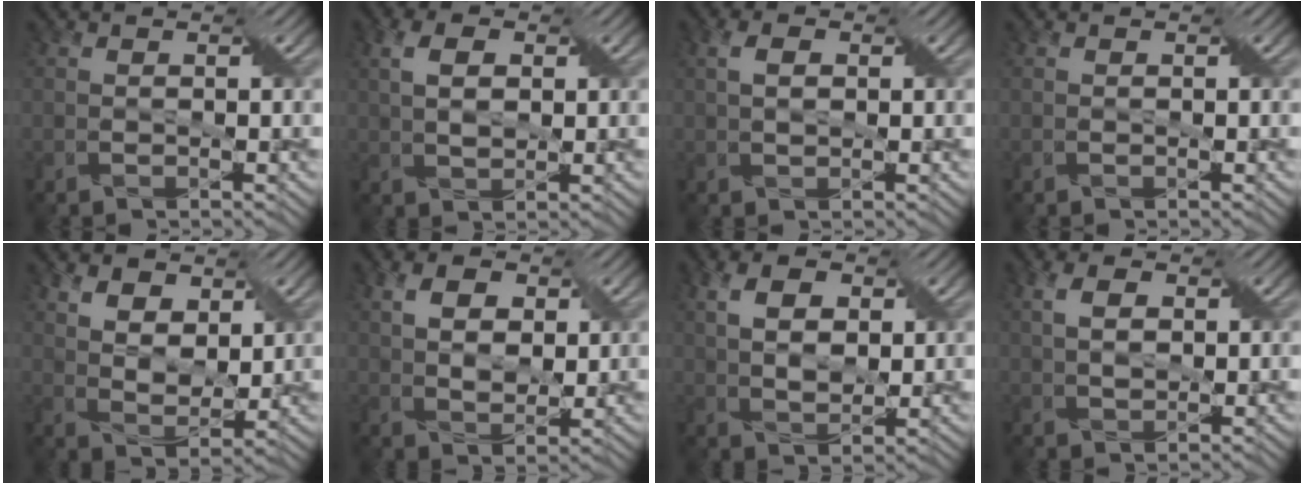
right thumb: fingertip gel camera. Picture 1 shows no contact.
{"total": 4.3, "force": [1.2, 2.5, 3.3], "torque": [-0.070, 0.002, 0.019]}
{"total": 2.7, "force": [0.7, 1.6, 2.1], "torque": [-0.043, 0.002, 0.013]}
{"total": 0.0}
{"total": 6.5, "force": [3.4, 3.9, 3.9], "torque": [-0.087, -0.008, 0.059]}
{"total": 5.7, "force": [2.0, 3.6, 3.9], "torque": [-0.076, 0.002, 0.035]}
{"total": 6.2, "force": [2.0, 3.8, 4.5], "torque": [-0.091, 0.005, 0.034]}
{"total": 3.8, "force": [1.1, 2.2, 2.9], "torque": [-0.062, 0.004, 0.020]}